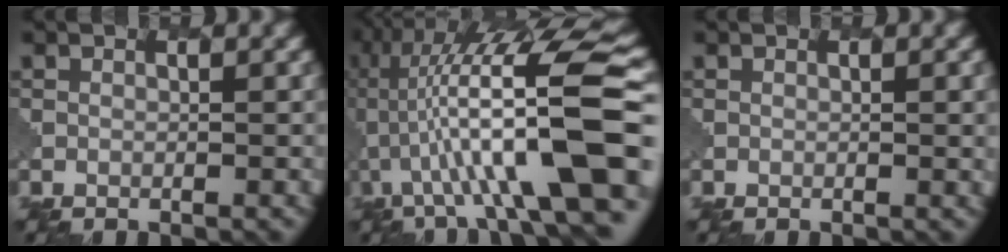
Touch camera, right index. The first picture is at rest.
{"total": 15.2, "force": [0.4, 3.1, 14.9], "torque": [-0.253, 0.038, 0.014]}
{"total": 1.4, "force": [0.3, 0.3, 1.3], "torque": [-0.012, 0.001, 0.004]}